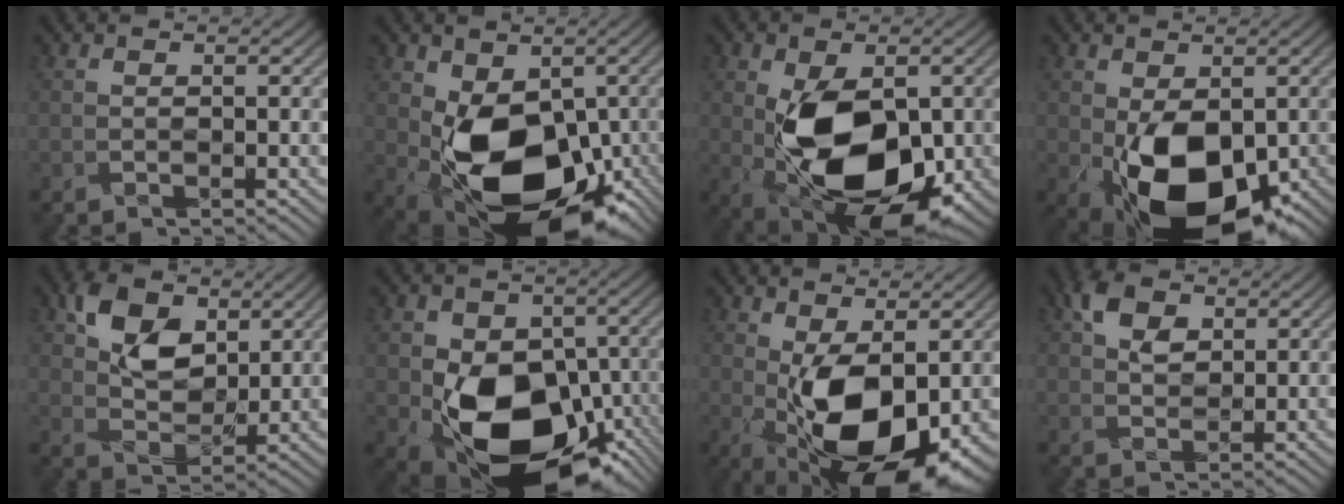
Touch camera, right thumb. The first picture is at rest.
{"total": 13.2, "force": [-2.1, 8.8, 9.7], "torque": [-0.163, -0.030, -0.024]}
{"total": 12.8, "force": [-1.8, 7.6, 10.2], "torque": [-0.176, -0.008, -0.026]}
{"total": 10.1, "force": [-3.1, 5.8, 7.7], "torque": [-0.141, -0.015, -0.045]}
{"total": 6.7, "force": [3.4, 4.4, 3.7], "torque": [-0.071, -0.008, 0.065]}
{"total": 14.8, "force": [-4.5, 10.5, 9.4], "torque": [-0.147, -0.027, -0.069]}
{"total": 13.5, "force": [-2.7, 6.7, 11.4], "torque": [-0.195, -0.007, -0.037]}
{"total": 4.0, "force": [2.1, 2.8, 2.0], "torque": [-0.040, -0.001, 0.036]}